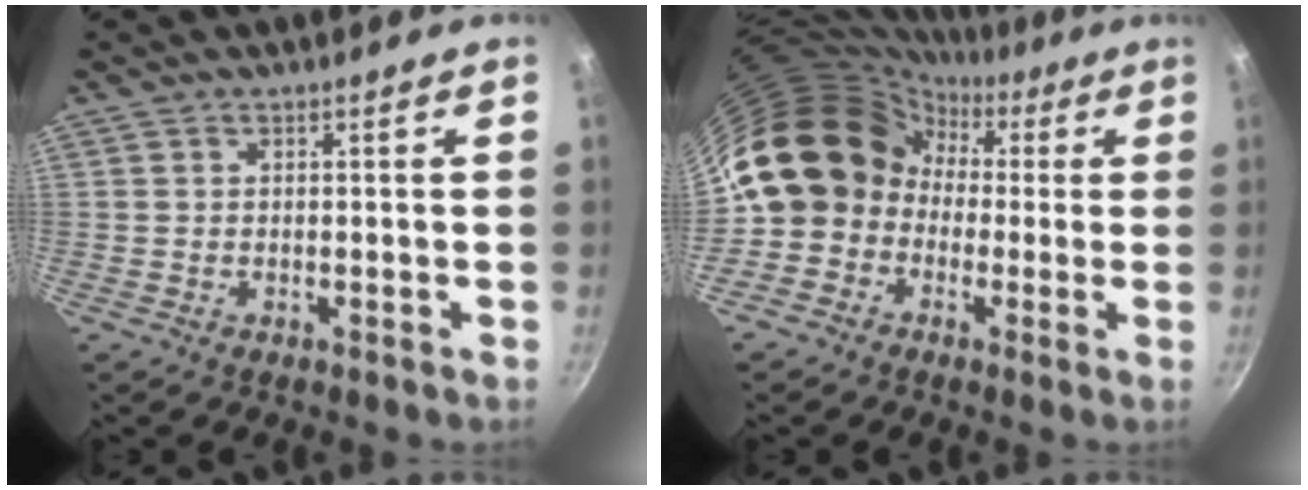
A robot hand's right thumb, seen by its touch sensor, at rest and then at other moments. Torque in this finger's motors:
{"motor_torque": [1.24, 1.25, 0.80, -0.60, 0.38]}